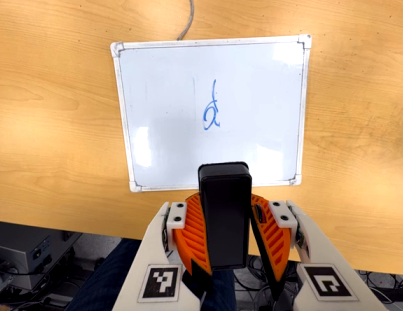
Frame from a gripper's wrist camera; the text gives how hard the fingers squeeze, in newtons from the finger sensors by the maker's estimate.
{"total": 8.9, "left": 9.7, "right": 8.1}